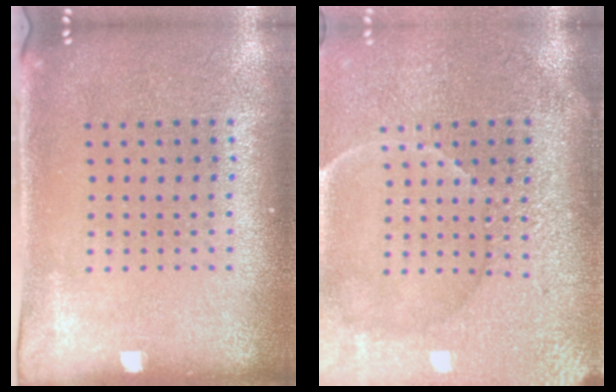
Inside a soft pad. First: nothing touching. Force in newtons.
{"total": 4.3, "press": 3.9, "slide": 1.9}